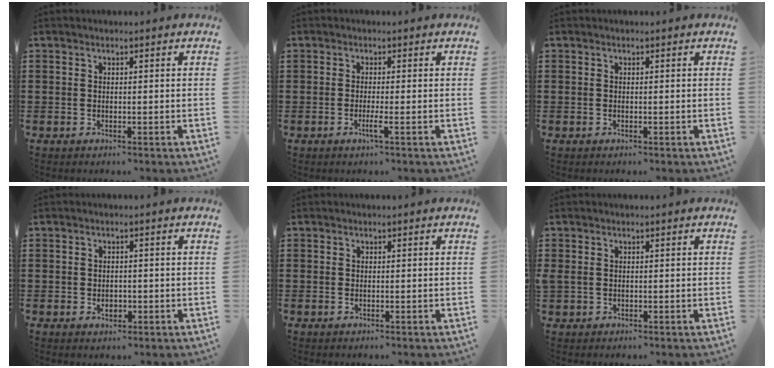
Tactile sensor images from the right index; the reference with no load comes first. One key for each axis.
{"total": 2.1, "fx": -0.9, "fy": -0.3, "fz": 1.9, "tx": -0.040, "ty": -0.012, "tz": -0.019}
{"total": 0.0}
{"total": 1.5, "fx": -0.4, "fy": 1.0, "fz": 1.1, "tx": -0.022, "ty": 0.000, "tz": -0.008}
{"total": 0.0}
{"total": 0.9, "fx": 0.1, "fy": 0.8, "fz": 0.5, "tx": -0.012, "ty": 0.005, "tz": 0.002}